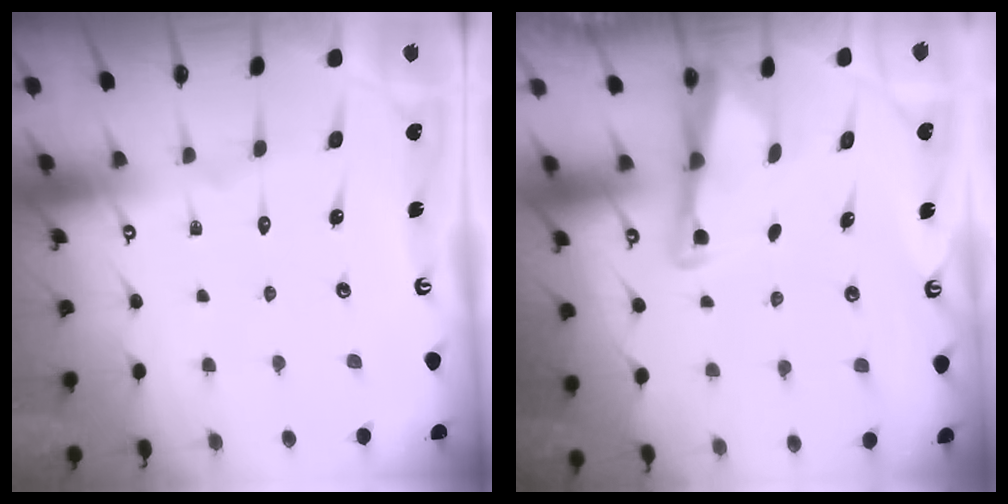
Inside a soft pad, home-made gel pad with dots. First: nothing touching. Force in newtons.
{"total": 2.9, "press": 2.9, "slide": 0.2}